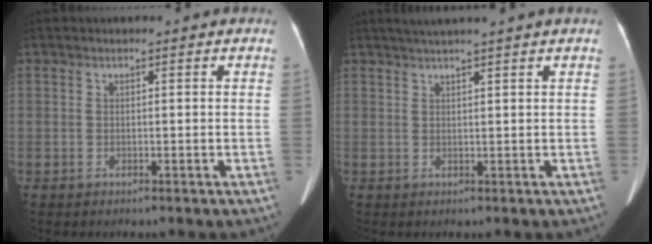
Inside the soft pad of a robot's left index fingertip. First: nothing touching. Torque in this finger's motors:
{"motor_torque": [0.87, -1.27, 0.16, 0.07]}